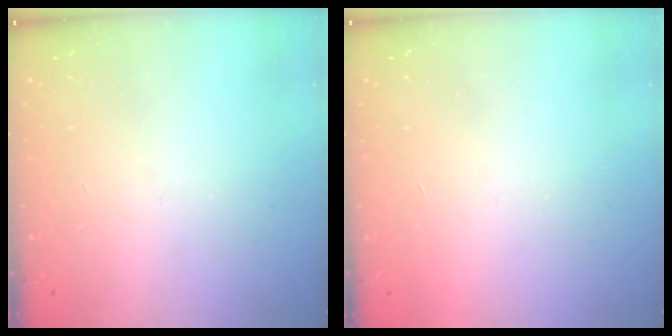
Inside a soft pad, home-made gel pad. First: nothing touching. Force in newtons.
{"total": 1.7, "press": 1.7, "slide": 0.1}